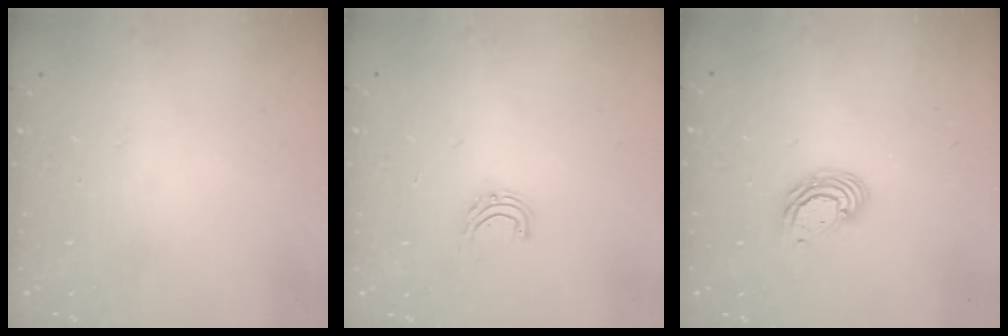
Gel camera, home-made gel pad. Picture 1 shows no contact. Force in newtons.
{"total": 5.4, "press": 5.4, "slide": 0.5}
{"total": 5.4, "press": 5.4, "slide": 0.2}